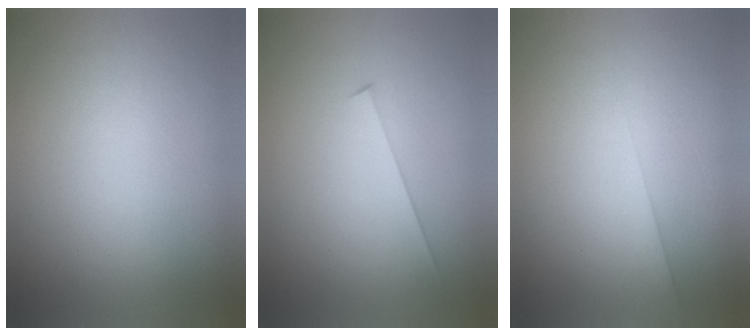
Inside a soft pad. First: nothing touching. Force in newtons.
{"total": 1.6}
{"total": 1.5}